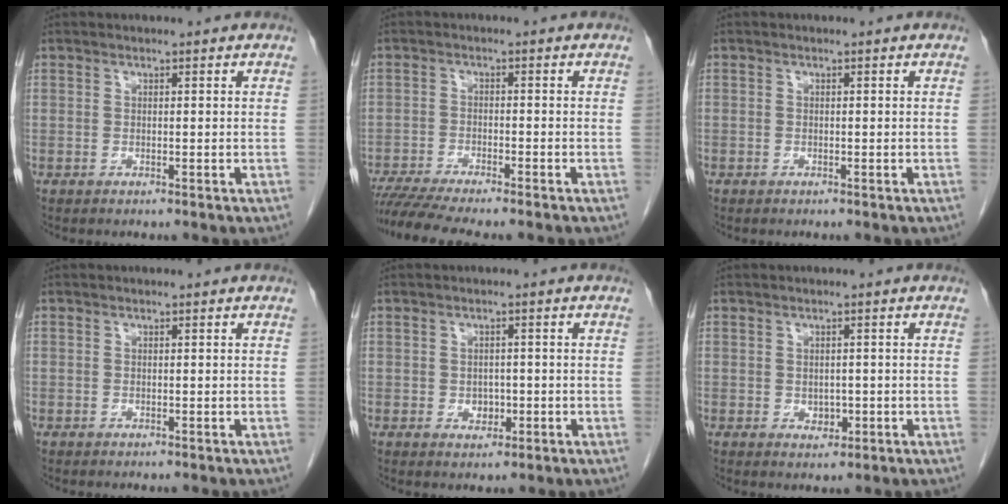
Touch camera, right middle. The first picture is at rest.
{"total": 9.5, "force": [-8.2, 0.5, 4.8], "torque": [-0.073, -0.014, -0.131]}
{"total": 0.5, "force": [-0.3, 0.4, 0.0], "torque": [-0.005, 0.003, -0.007]}
{"total": 0.0}
{"total": 2.2, "force": [-0.6, 1.7, 1.4], "torque": [-0.017, 0.003, -0.003]}
{"total": 1.9, "force": [-0.5, 1.4, 1.2], "torque": [-0.016, 0.001, -0.001]}